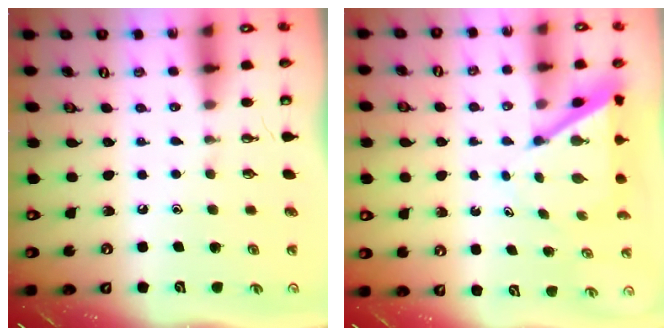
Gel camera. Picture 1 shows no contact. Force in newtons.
{"total": 5.6, "press": 5.6, "slide": 0.5}